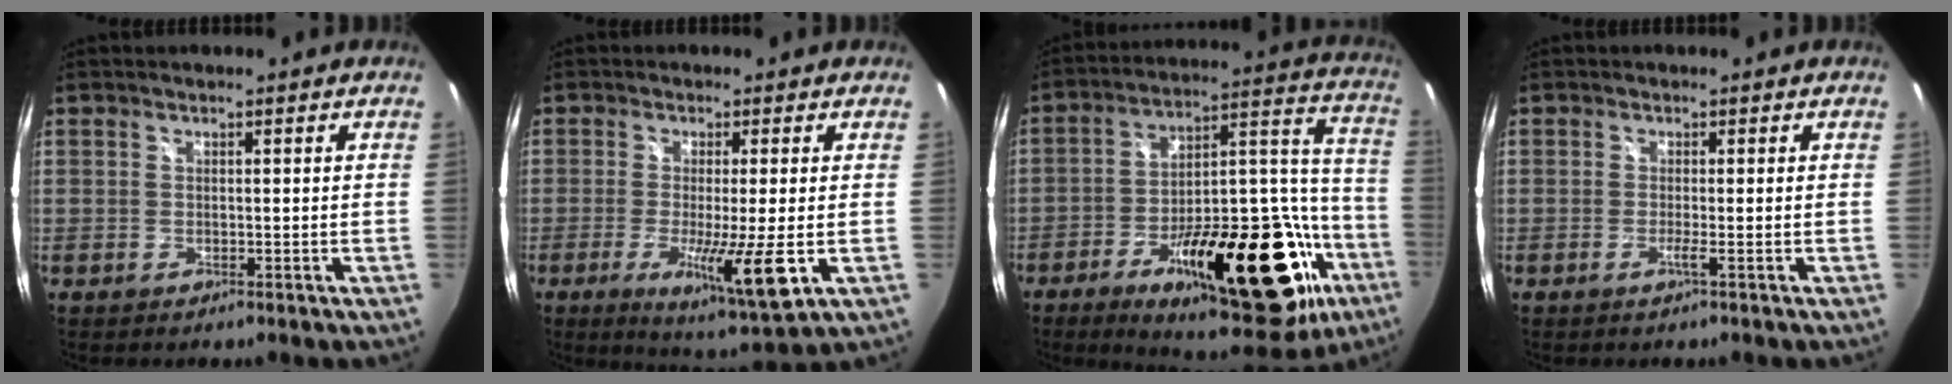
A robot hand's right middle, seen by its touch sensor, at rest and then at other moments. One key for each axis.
{"total": 10.7, "fx": -2.8, "fy": 0.2, "fz": 10.3, "tx": -0.189, "ty": -0.032, "tz": -0.049}
{"total": 33.7, "fx": -16.4, "fy": 13.2, "fz": 26.4, "tx": -0.379, "ty": 0.030, "tz": -0.237}
{"total": 1.0, "fx": -0.4, "fy": -0.4, "fz": 0.8, "tx": -0.010, "ty": -0.006, "tz": -0.011}